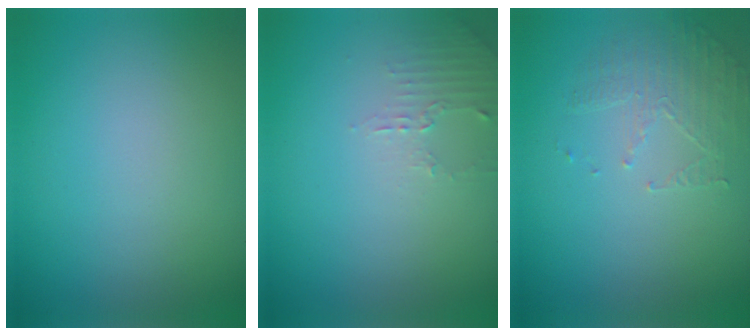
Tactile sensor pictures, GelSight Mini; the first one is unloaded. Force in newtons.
{"total": 1.4, "press": 1.4, "slide": 0.4}
{"total": 1.7, "press": 0.9, "slide": 1.4}